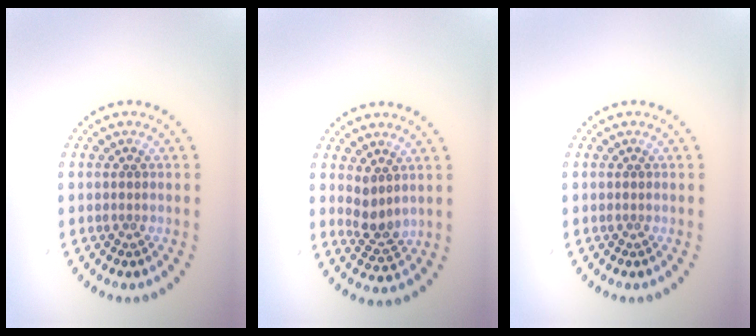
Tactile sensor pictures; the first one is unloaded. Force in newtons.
{"total": 2.4, "press": 2.0, "slide": 1.2}
{"total": 0.0}